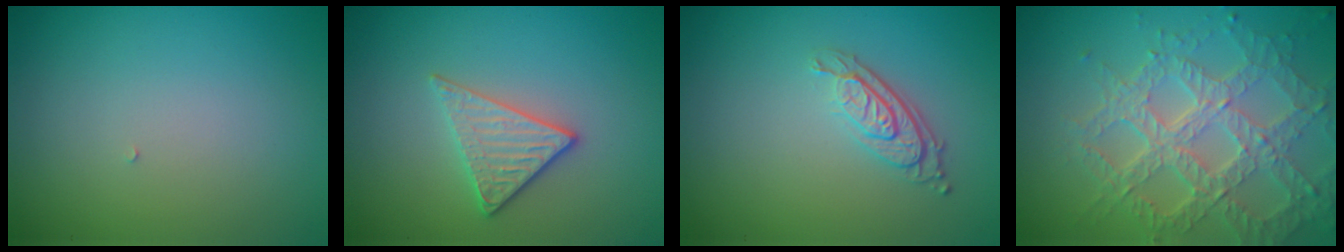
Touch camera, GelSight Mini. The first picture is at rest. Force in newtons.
{"total": 2.8, "press": 2.5, "slide": 1.3}
{"total": 3.0, "press": 2.1, "slide": 2.1}
{"total": 7.0, "press": 5.2, "slide": 4.7}